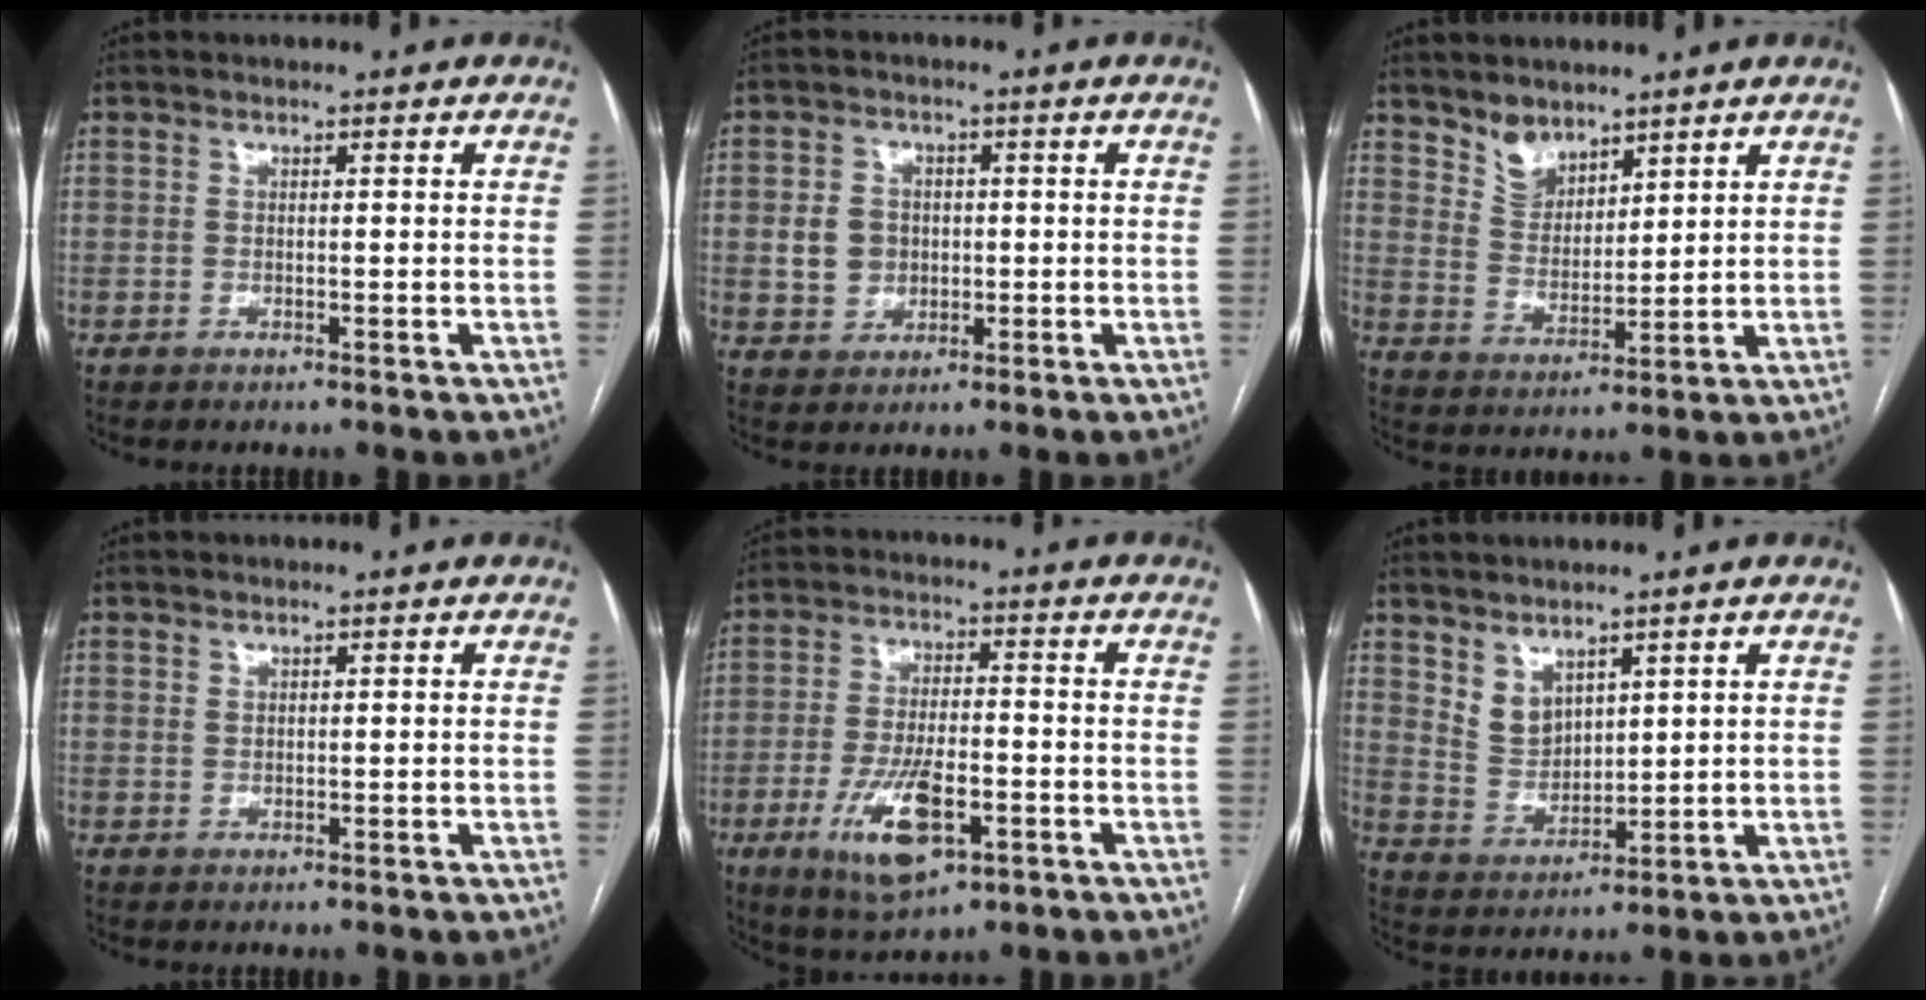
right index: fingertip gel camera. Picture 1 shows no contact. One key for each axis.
{"total": 5.3, "fx": 0.0, "fy": 4.8, "fz": 2.2, "tx": -0.041, "ty": 0.014, "tz": 0.010}
{"total": 5.5, "fx": 4.4, "fy": 2.8, "fz": 1.4, "tx": -0.029, "ty": 0.000, "tz": 0.094}
{"total": 0.5, "fx": 0.5, "fy": 0.3, "fz": 0.1, "tx": 0.003, "ty": -0.004, "tz": 0.005}
{"total": 10.8, "fx": -4.2, "fy": 3.8, "fz": 9.3, "tx": -0.181, "ty": -0.012, "tz": -0.065}
{"total": 5.2, "fx": 3.6, "fy": 3.2, "fz": 2.0, "tx": -0.045, "ty": 0.002, "tz": 0.086}